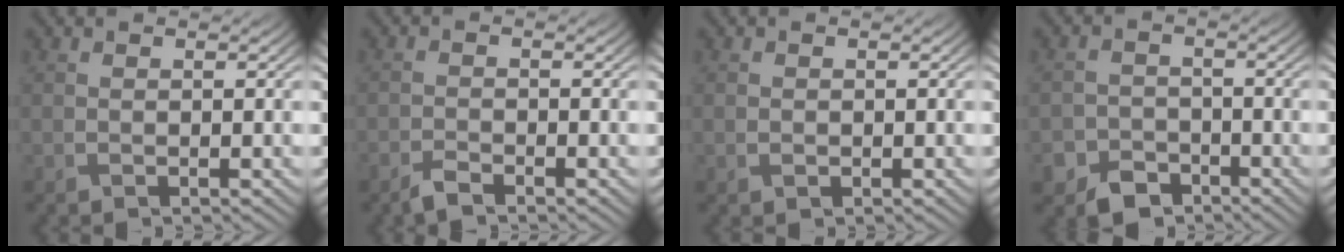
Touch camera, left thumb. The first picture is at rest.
{"total": 2.0, "force": [-1.7, 0.5, 1.0], "torque": [-0.026, -0.001, -0.038]}
{"total": 0.8, "force": [-0.2, 0.7, 0.3], "torque": [-0.007, -0.005, -0.004]}
{"total": 4.8, "force": [-3.4, 3.0, 1.6], "torque": [-0.033, -0.008, -0.062]}